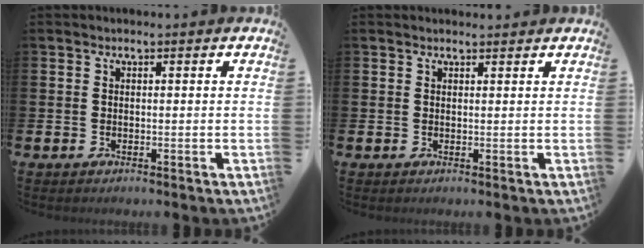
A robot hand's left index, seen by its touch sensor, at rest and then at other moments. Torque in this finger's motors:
{"motor_torque": [0.81, -1.31, -0.07, -0.02]}